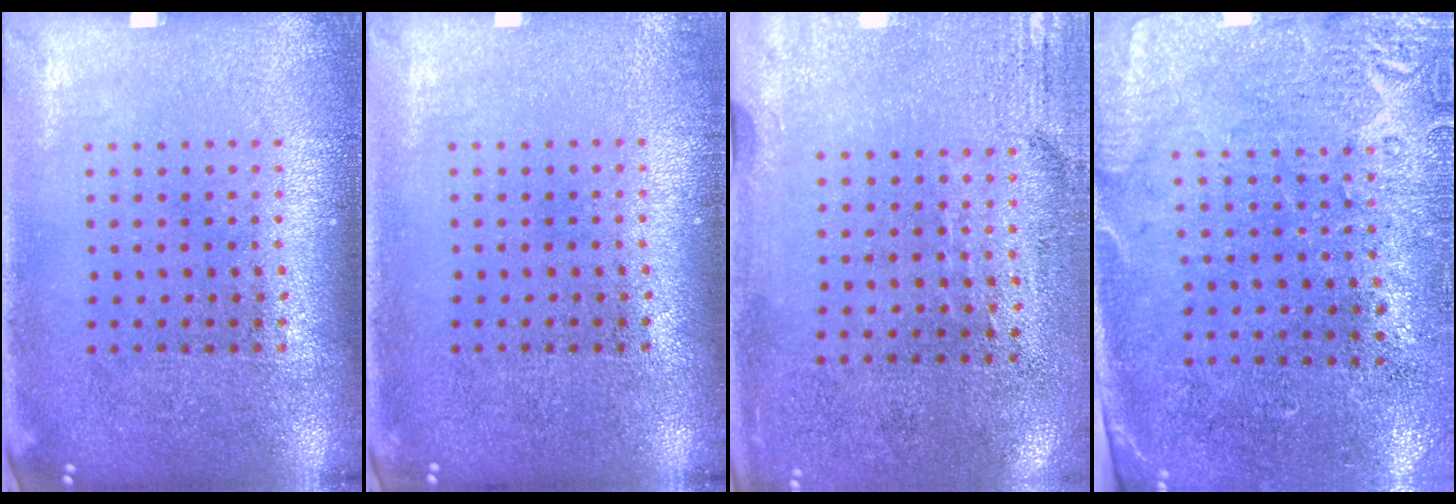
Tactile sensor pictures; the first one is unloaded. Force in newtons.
{"total": 0.6, "press": 0.6, "slide": 0.1}
{"total": 2.9, "press": 2.4, "slide": 1.6}
{"total": 2.7, "press": 2.3, "slide": 1.4}